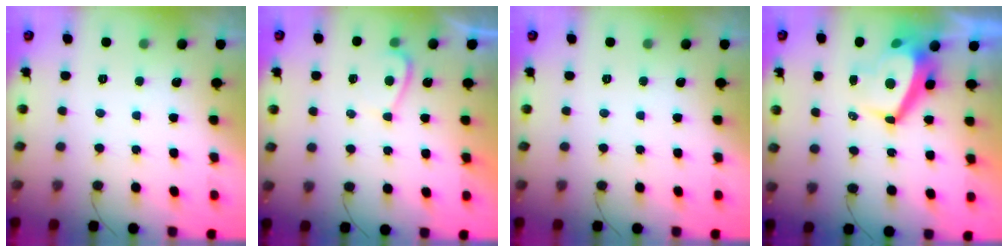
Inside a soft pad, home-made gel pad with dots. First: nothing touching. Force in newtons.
{"total": 2.7, "press": 2.7, "slide": 0.6}
{"total": 0.0}
{"total": 9.6, "press": 9.6, "slide": 1.1}